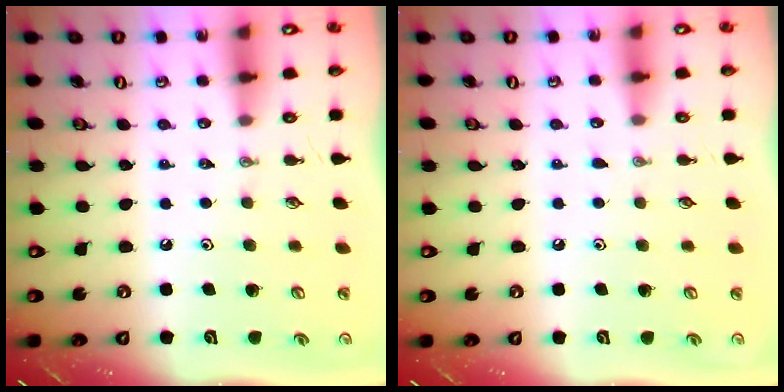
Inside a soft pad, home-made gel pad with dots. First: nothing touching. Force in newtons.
{"total": 2.8, "press": 2.8, "slide": 0.3}